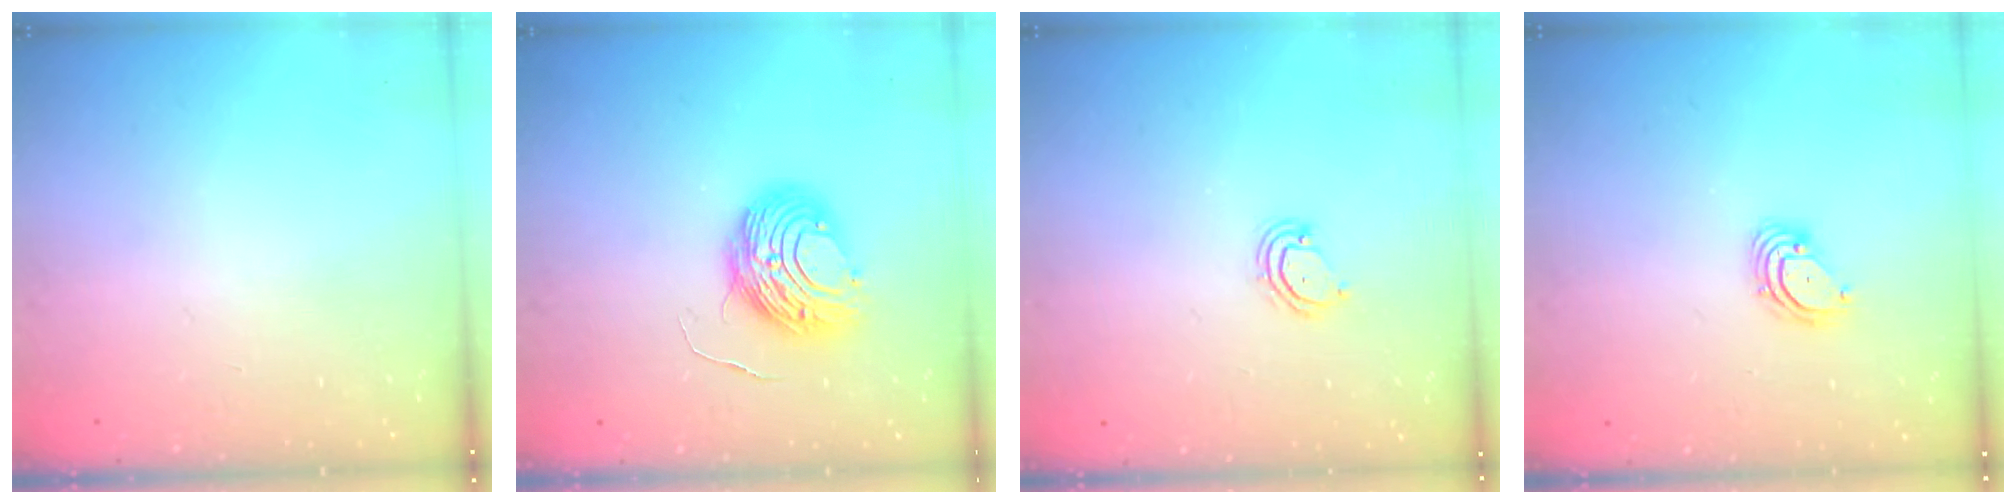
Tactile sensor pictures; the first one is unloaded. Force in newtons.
{"total": 9.7, "press": 9.7, "slide": 0.6}
{"total": 3.9, "press": 3.9, "slide": 0.3}
{"total": 3.4, "press": 3.4, "slide": 0.1}